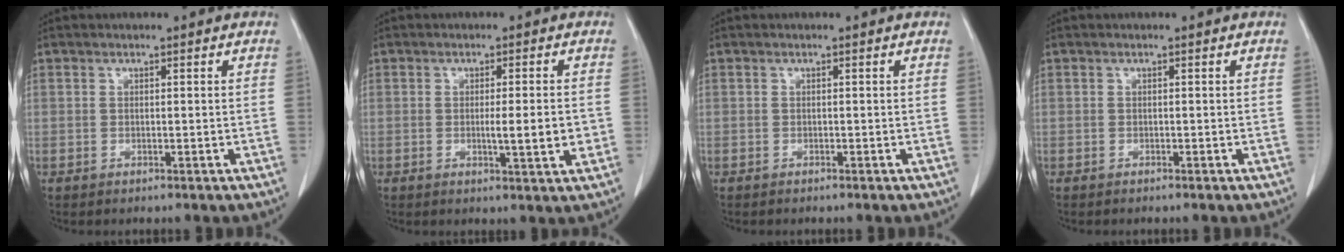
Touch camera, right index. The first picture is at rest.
{"total": 4.8, "force": [-0.7, 0.4, 4.7], "torque": [-0.072, -0.005, -0.008]}
{"total": 0.0}
{"total": 0.0}